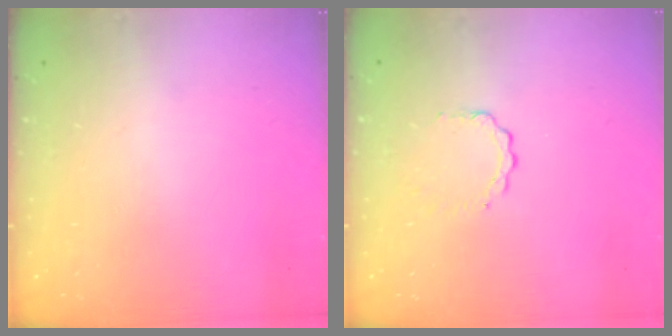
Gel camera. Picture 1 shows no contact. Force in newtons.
{"total": 2.5, "press": 2.5, "slide": 0.3}